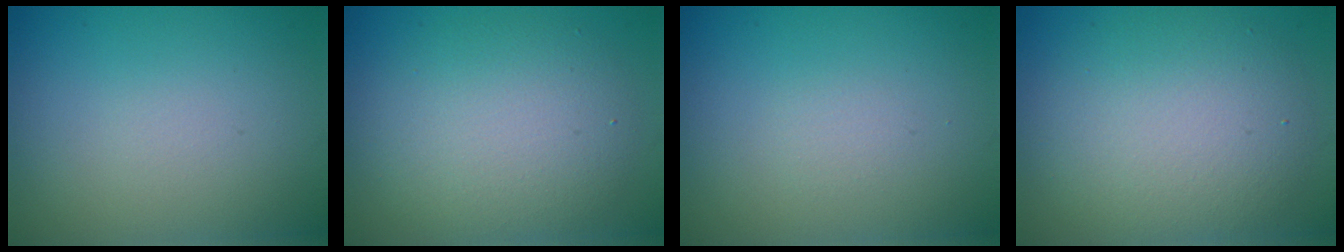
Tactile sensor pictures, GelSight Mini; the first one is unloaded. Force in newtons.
{"total": 5.6, "press": 5.6, "slide": 0.2}
{"total": 0.6, "press": 0.6, "slide": 0.1}
{"total": 6.4, "press": 6.4, "slide": 0.5}